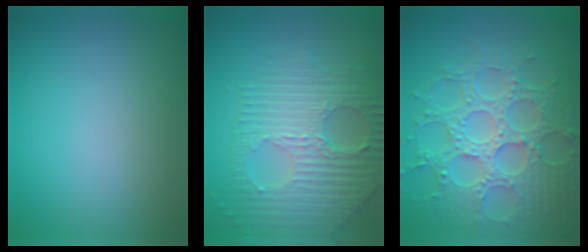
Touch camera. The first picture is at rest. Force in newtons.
{"total": 7.8, "press": 5.2, "slide": 5.8}
{"total": 7.7, "press": 6.2, "slide": 4.6}